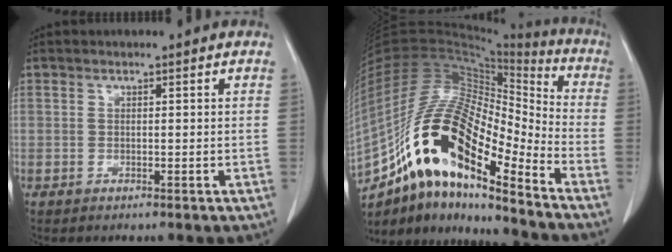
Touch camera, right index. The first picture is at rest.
{"total": 22.0, "force": [-13.0, 6.0, 16.7], "torque": [-0.341, 0.018, -0.230]}